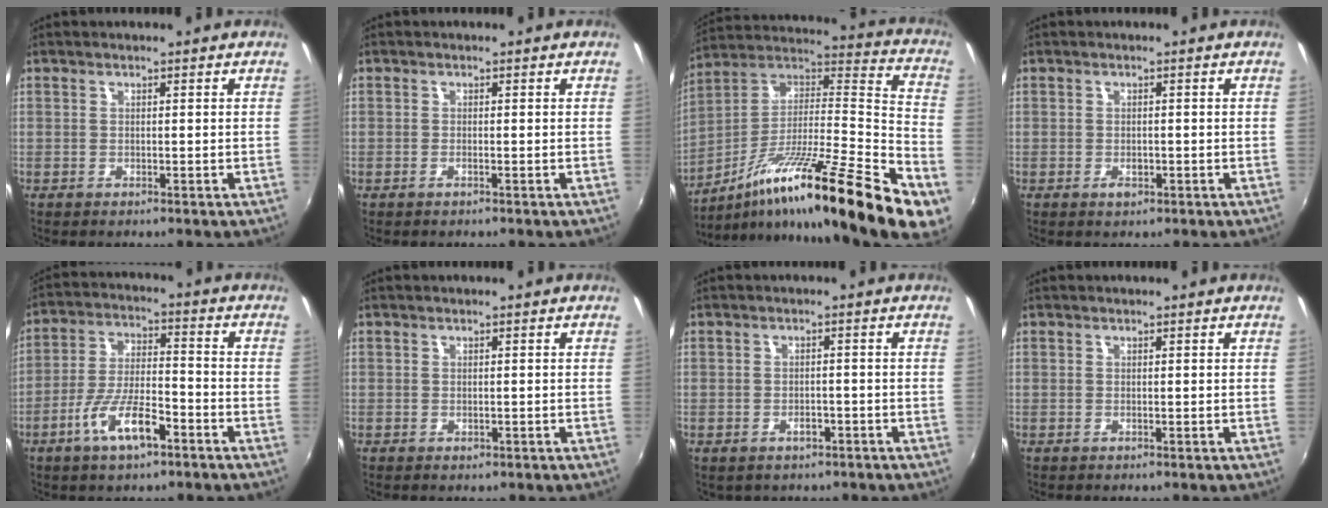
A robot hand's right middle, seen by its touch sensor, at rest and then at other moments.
{"total": 0.9, "force": [-0.6, -0.1, 0.6], "torque": [-0.010, 0.000, -0.013]}
{"total": 31.1, "force": [-15.6, 3.8, 26.6], "torque": [-0.371, -0.024, -0.260]}
{"total": 1.6, "force": [-0.8, 1.0, 1.0], "torque": [-0.017, -0.002, -0.013]}
{"total": 10.3, "force": [-5.7, 3.1, 8.0], "torque": [-0.158, -0.001, -0.101]}
{"total": 0.0}
{"total": 2.6, "force": [-1.2, 1.9, 1.3], "torque": [-0.027, -0.003, -0.012]}
{"total": 0.0}